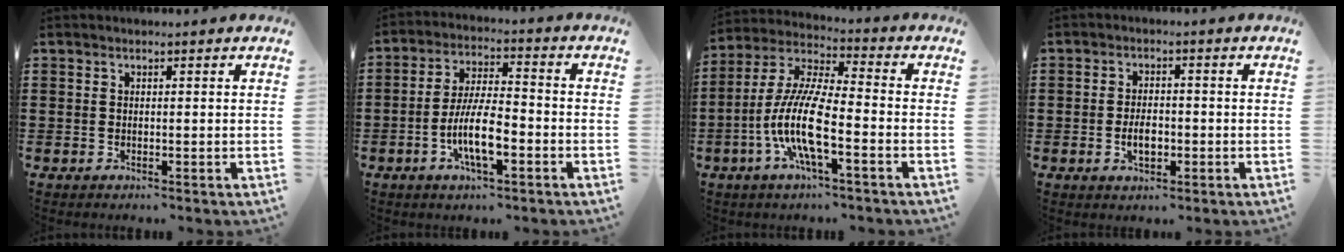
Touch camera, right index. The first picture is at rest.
{"total": 8.9, "force": [-3.1, 2.7, 7.9], "torque": [-0.162, -0.004, -0.061]}
{"total": 10.6, "force": [-4.4, 1.7, 9.5], "torque": [-0.229, -0.020, -0.092]}
{"total": 3.8, "force": [-1.0, 2.0, 3.1], "torque": [-0.056, -0.002, -0.021]}